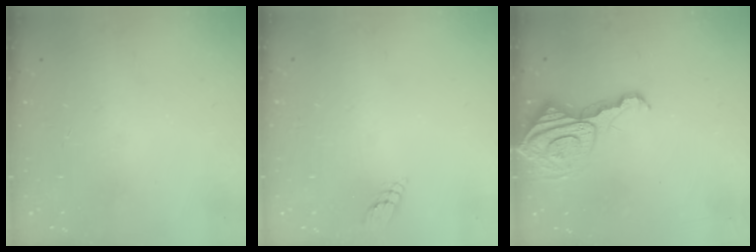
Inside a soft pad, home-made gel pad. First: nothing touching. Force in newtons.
{"total": 3.0, "press": 3.0, "slide": 0.3}
{"total": 11.7, "press": 11.7, "slide": 1.2}